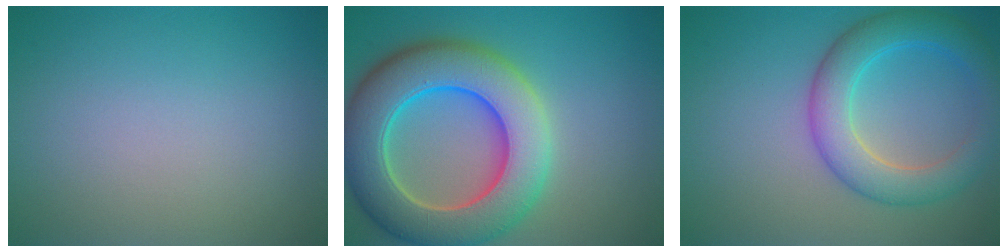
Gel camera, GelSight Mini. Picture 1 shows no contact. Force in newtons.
{"total": 11.2, "press": 11.2, "slide": 0.6}
{"total": 5.6, "press": 5.6, "slide": 0.1}